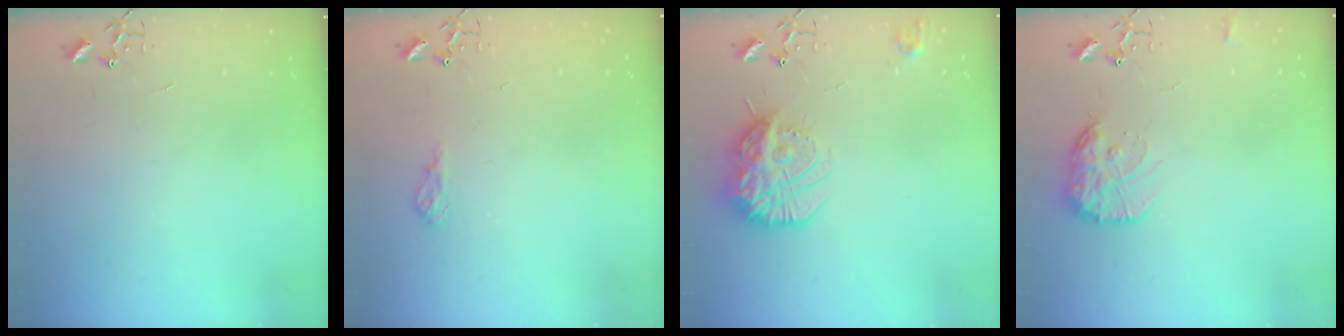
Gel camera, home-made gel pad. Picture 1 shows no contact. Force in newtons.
{"total": 6.5, "press": 6.5, "slide": 0.8}
{"total": 17.6, "press": 17.6, "slide": 1.5}
{"total": 13.8, "press": 13.8, "slide": 0.6}